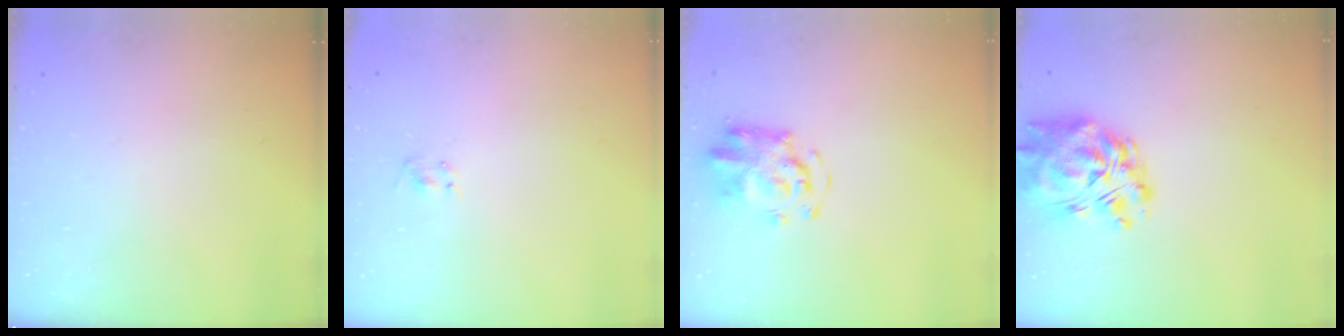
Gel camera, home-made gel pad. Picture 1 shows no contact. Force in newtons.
{"total": 1.0, "press": 0.6, "slide": 0.8}
{"total": 3.8, "press": 3.7, "slide": 0.9}
{"total": 10.8, "press": 10.1, "slide": 4.0}